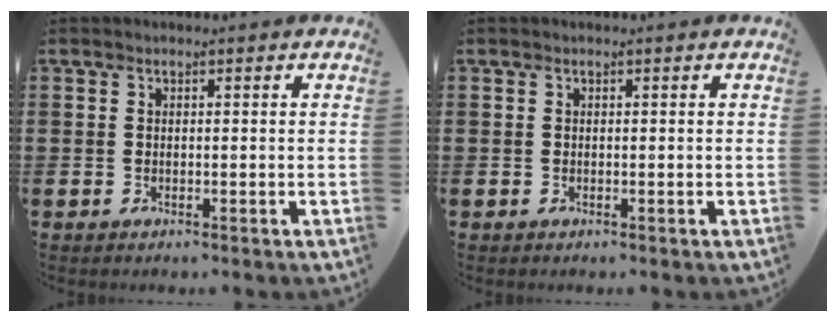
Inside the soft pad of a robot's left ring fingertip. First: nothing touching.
{"total": 0.0}